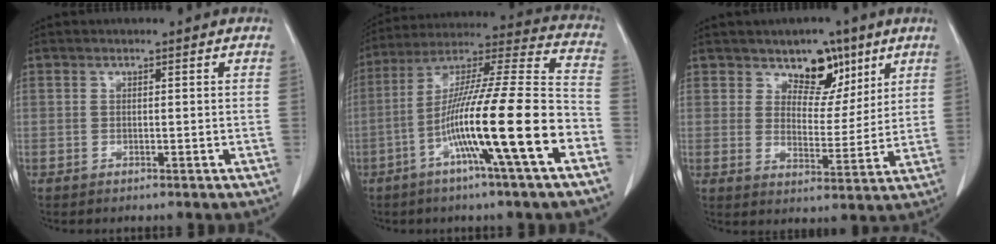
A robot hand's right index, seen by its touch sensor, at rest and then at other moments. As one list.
[{"total": 20.2, "force": [-7.5, -0.1, 18.8], "torque": [-0.324, -0.009, -0.139]}, {"total": 7.4, "force": [4.8, 4.4, 3.6], "torque": [-0.042, -0.002, 0.079]}]